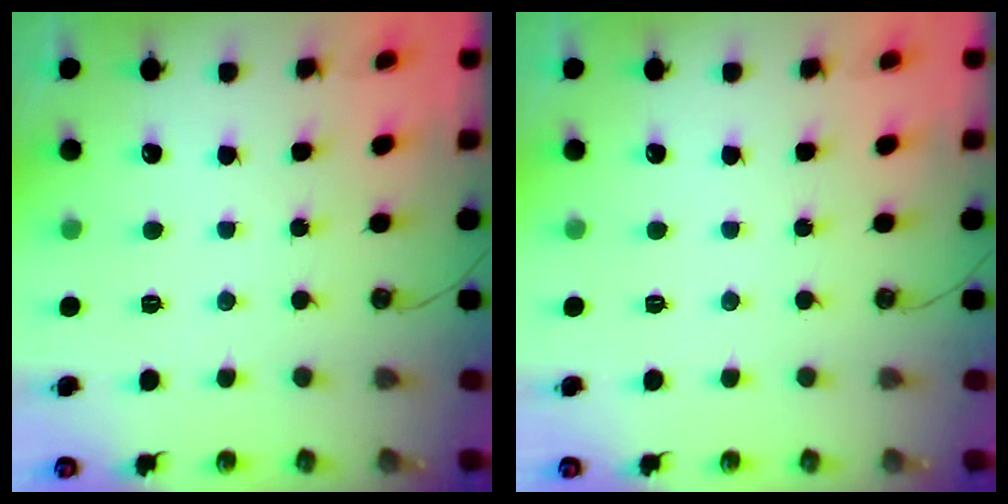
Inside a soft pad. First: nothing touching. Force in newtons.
{"total": 0.0}